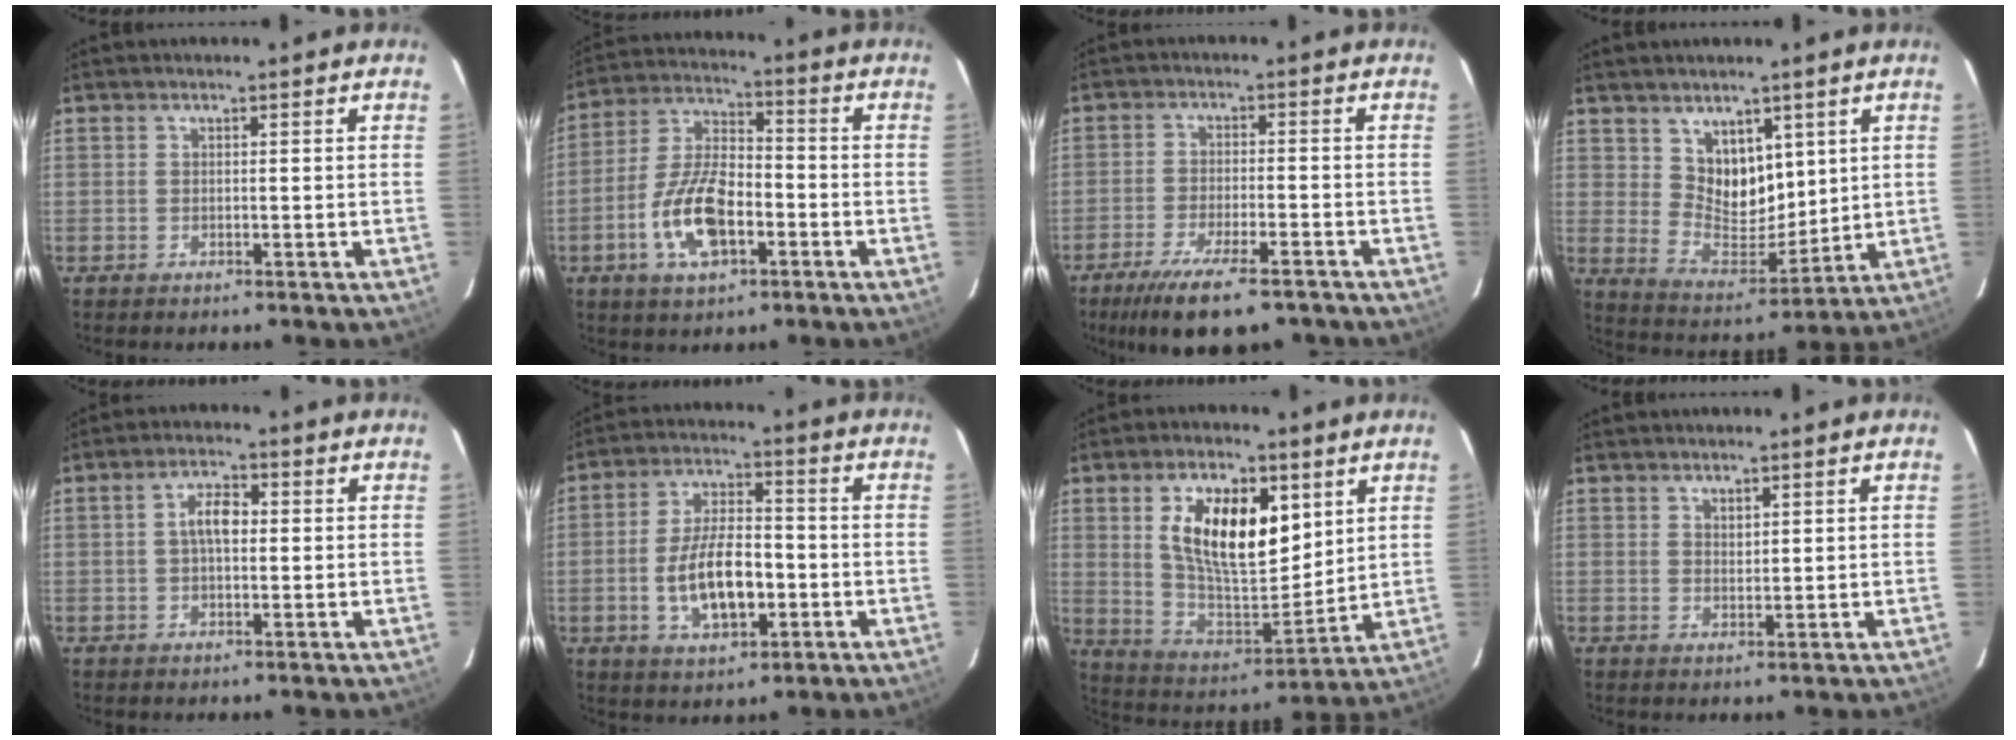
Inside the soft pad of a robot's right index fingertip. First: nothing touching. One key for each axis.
{"total": 12.7, "fx": -4.7, "fy": 5.8, "fz": 10.3, "tx": -0.217, "ty": 0.005, "tz": -0.084}
{"total": 13.6, "fx": -10.0, "fy": 3.8, "fz": 8.5, "tx": -0.177, "ty": -0.036, "tz": -0.162}
{"total": 9.4, "fx": 4.9, "fy": 6.6, "fz": 4.6, "tx": -0.071, "ty": -0.003, "tz": 0.105}
{"total": 4.4, "fx": 0.3, "fy": 2.2, "fz": 3.8, "tx": -0.071, "ty": 0.014, "tz": 0.005}
{"total": 11.8, "fx": -2.8, "fy": 5.4, "fz": 10.1, "tx": -0.197, "ty": 0.005, "tz": -0.040}
{"total": 16.8, "fx": 5.9, "fy": 8.0, "fz": 13.6, "tx": -0.246, "ty": 0.005, "tz": 0.115}
{"total": 1.6, "fx": 1.1, "fy": 0.8, "fz": 0.8, "tx": -0.011, "ty": 0.001, "tz": 0.020}